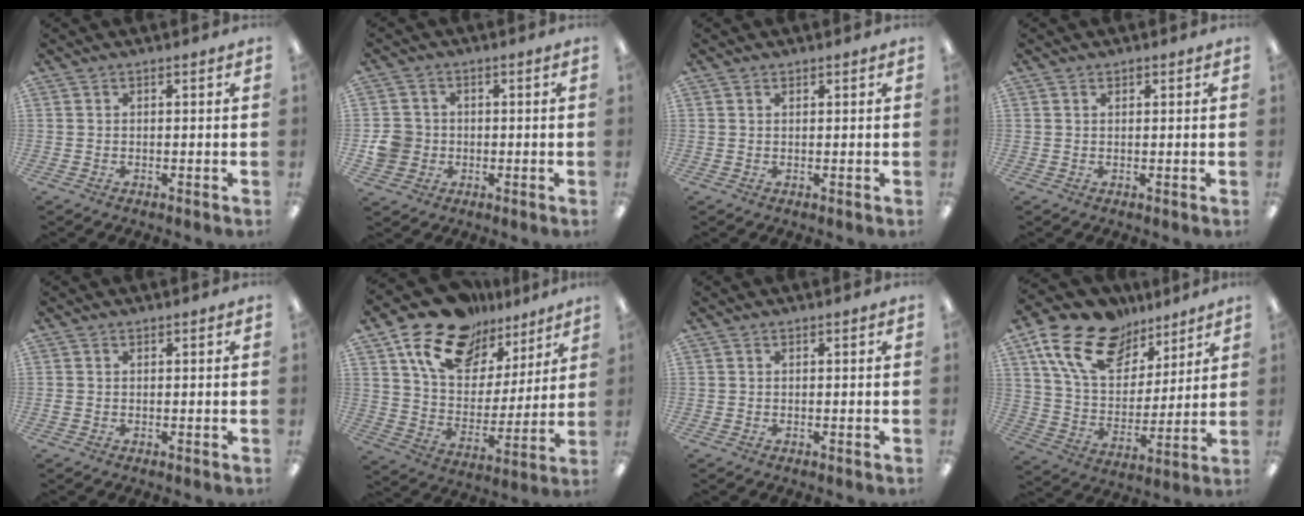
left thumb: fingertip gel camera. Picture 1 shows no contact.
{"total": 5.3, "force": [-0.7, 5.0, 1.7], "torque": [-0.033, 0.012, -0.012]}
{"total": 0.7, "force": [0.5, 0.4, 0.3], "torque": [-0.006, 0.002, 0.010]}
{"total": 0.9, "force": [0.6, 0.5, 0.4], "torque": [-0.009, 0.002, 0.010]}
{"total": 0.7, "force": [0.0, 0.5, 0.4], "torque": [-0.007, 0.003, -0.001]}
{"total": 16.4, "force": [12.0, 9.3, 6.3], "torque": [-0.132, -0.073, 0.220]}
{"total": 0.0}
{"total": 18.9, "force": [12.3, 10.8, 9.5], "torque": [-0.187, -0.054, 0.228]}